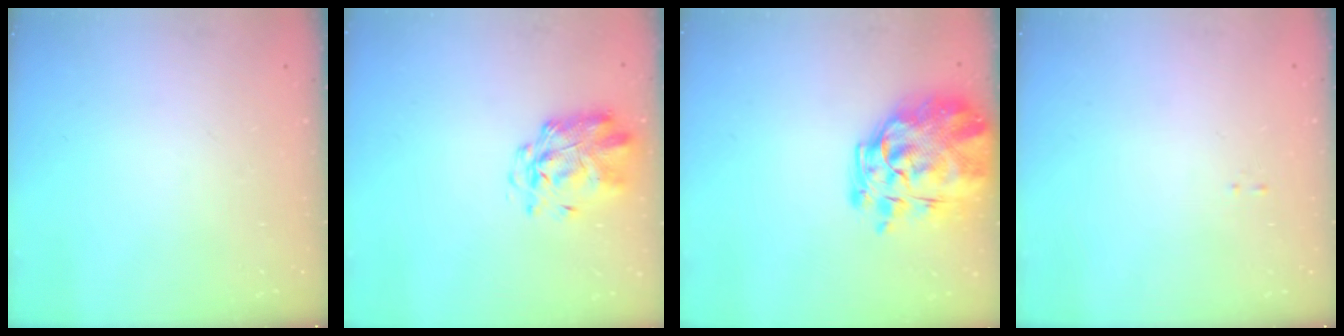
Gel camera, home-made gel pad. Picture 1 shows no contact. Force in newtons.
{"total": 2.8, "press": 2.7, "slide": 0.8}
{"total": 13.5, "press": 12.8, "slide": 4.3}
{"total": 0.0}